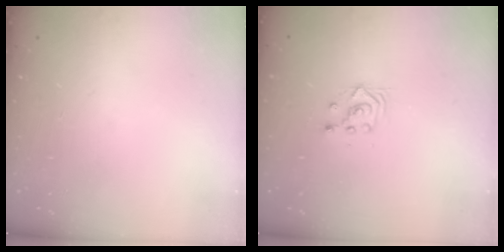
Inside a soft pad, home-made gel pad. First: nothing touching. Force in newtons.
{"total": 2.3, "press": 2.3, "slide": 0.1}